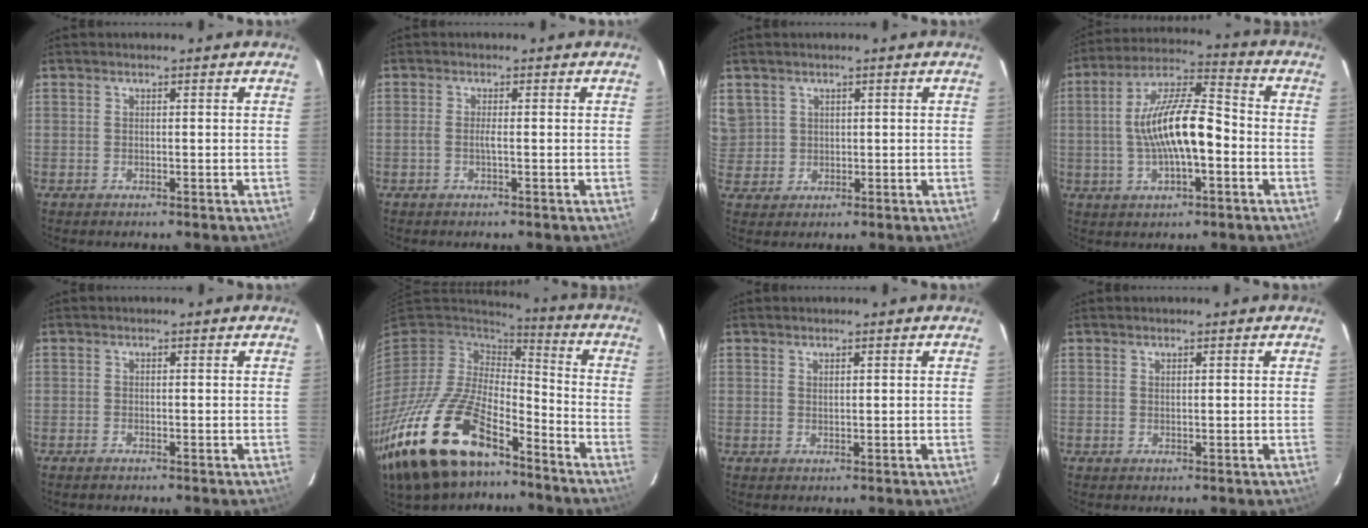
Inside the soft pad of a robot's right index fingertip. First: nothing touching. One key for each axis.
{"total": 1.2, "fx": -0.4, "fy": -0.2, "fz": 1.2, "tx": -0.022, "ty": -0.001, "tz": -0.009}
{"total": 6.3, "fx": 2.4, "fy": 5.7, "fz": 1.2, "tx": -0.023, "ty": 0.012, "tz": 0.060}
{"total": 14.0, "fx": -2.0, "fy": 4.4, "fz": 13.2, "tx": -0.243, "ty": 0.016, "tz": -0.037}
{"total": 0.8, "fx": -0.7, "fy": 0.3, "fz": 0.3, "tx": -0.009, "ty": -0.002, "tz": -0.016}
{"total": 25.2, "fx": -15.9, "fy": 11.4, "fz": 15.9, "tx": -0.353, "ty": -0.042, "tz": -0.281}
{"total": 0.8, "fx": 0.6, "fy": 0.3, "fz": 0.6, "tx": -0.010, "ty": 0.001, "tz": 0.011}
{"total": 0.6, "fx": 0.4, "fy": 0.2, "fz": 0.4, "tx": -0.008, "ty": 0.002, "tz": 0.008}